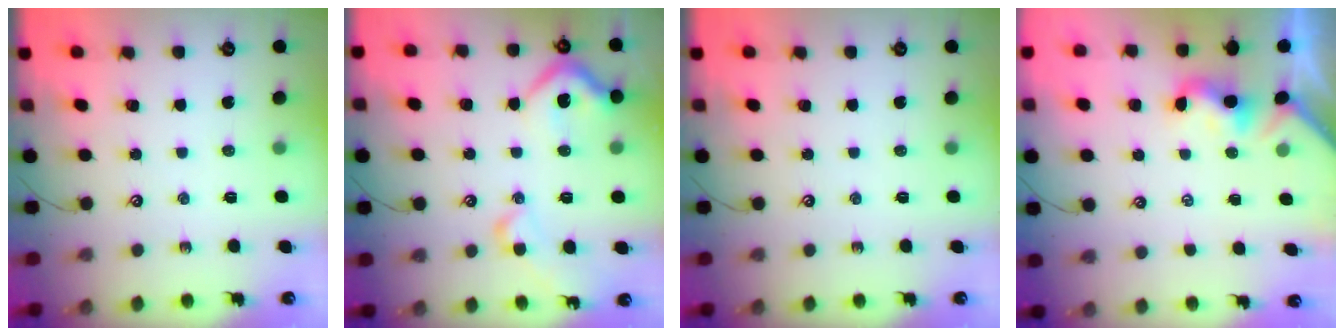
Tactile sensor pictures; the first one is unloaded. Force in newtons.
{"total": 10.7, "press": 10.6, "slide": 1.3}
{"total": 0.0}
{"total": 2.0, "press": 1.9, "slide": 0.5}